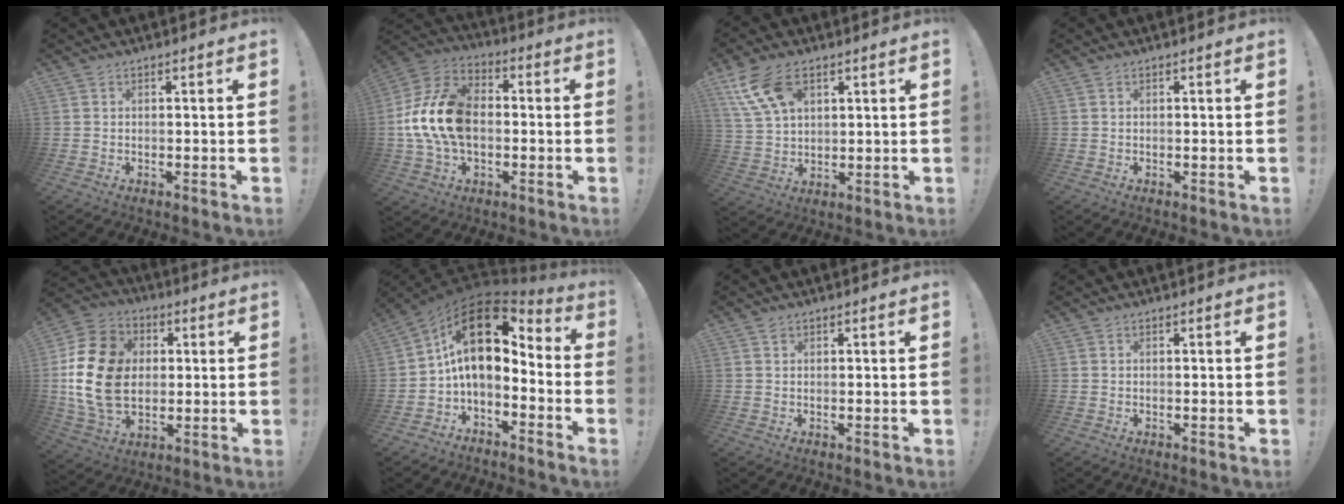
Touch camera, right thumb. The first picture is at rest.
{"total": 19.5, "force": [-1.0, 13.4, 14.0], "torque": [-0.252, 0.031, -0.006]}
{"total": 12.6, "force": [6.9, 7.3, 7.7], "torque": [-0.150, -0.031, 0.134]}
{"total": 0.0}
{"total": 21.1, "force": [1.0, 16.0, 13.7], "torque": [-0.242, 0.013, 0.026]}
{"total": 16.6, "force": [4.3, 9.2, 13.1], "torque": [-0.229, -0.024, 0.078]}
{"total": 0.8, "force": [0.6, 0.6, 0.2], "torque": [0.004, -0.003, 0.010]}
{"total": 0.0}